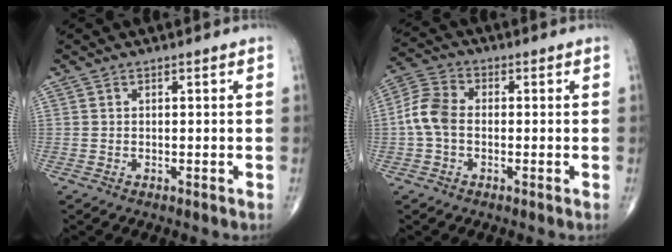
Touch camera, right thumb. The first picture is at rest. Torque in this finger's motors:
{"motor_torque": [-0.17, 0.43, 0.66, -0.05, 0.05]}